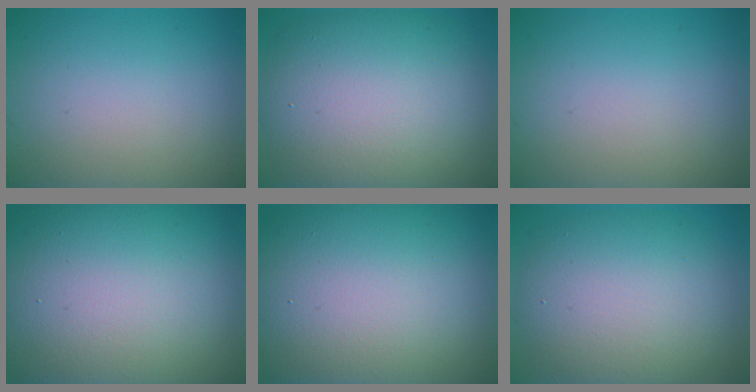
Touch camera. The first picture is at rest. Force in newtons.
{"total": 12.1, "press": 12.0, "slide": 0.9}
{"total": 0.0}
{"total": 21.2, "press": 21.2, "slide": 1.4}
{"total": 18.4, "press": 18.4, "slide": 0.8}
{"total": 9.3, "press": 9.3, "slide": 0.3}